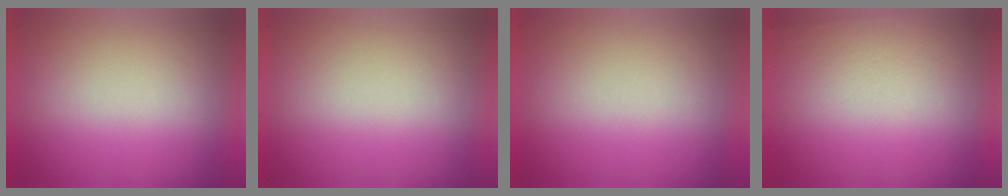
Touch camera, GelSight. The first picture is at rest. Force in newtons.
{"total": 0.0}
{"total": 0.0}
{"total": 2.9}